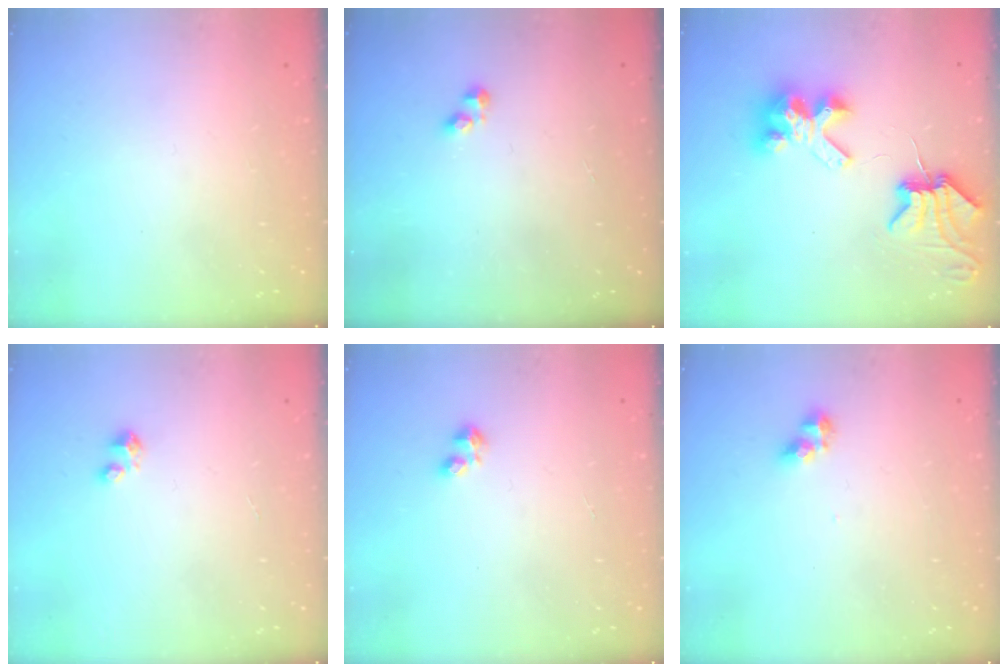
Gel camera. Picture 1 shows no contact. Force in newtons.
{"total": 2.3, "press": 2.3, "slide": 0.4}
{"total": 7.9, "press": 7.8, "slide": 1.0}
{"total": 1.6, "press": 1.6, "slide": 0.1}
{"total": 2.0, "press": 2.0, "slide": 0.4}
{"total": 4.6, "press": 4.6, "slide": 0.1}